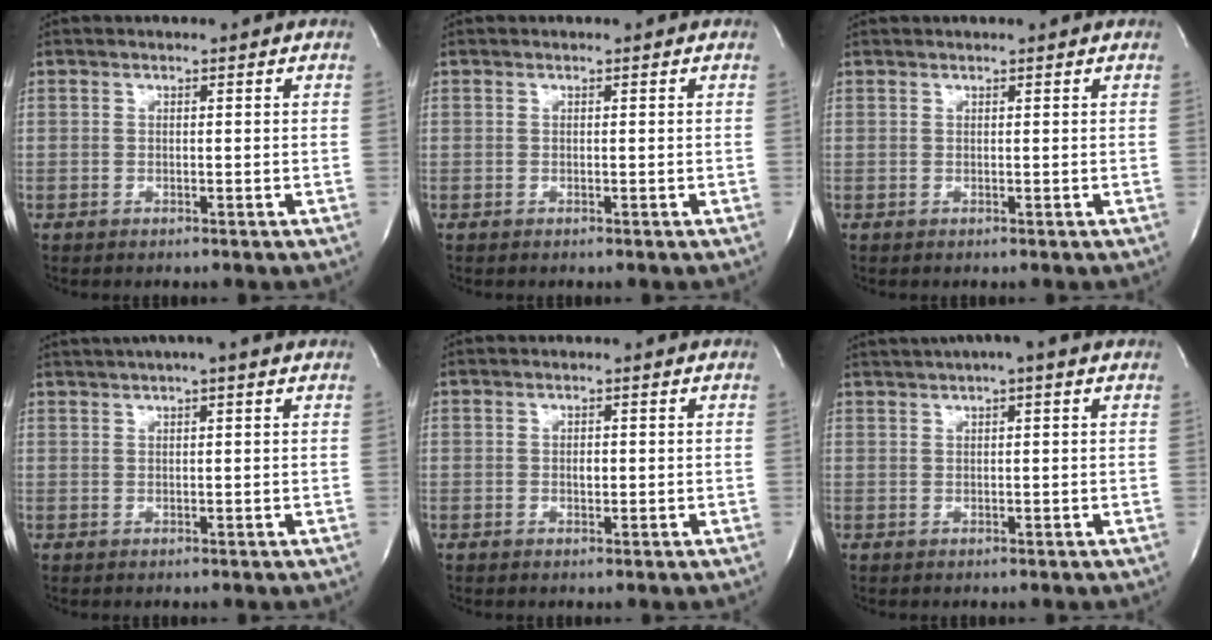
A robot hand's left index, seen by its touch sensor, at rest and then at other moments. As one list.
[{"total": 0.0}, {"total": 1.8, "force": [1.7, 0.1, 0.5], "torque": [-0.011, 0.017, 0.022]}, {"total": 6.7, "force": [5.1, 0.3, 4.2], "torque": [-0.072, 0.034, 0.074]}, {"total": 1.1, "force": [0.0, 0.6, 0.9], "torque": [-0.017, 0.000, 0.000]}, {"total": 6.5, "force": [4.8, 0.4, 4.4], "torque": [-0.075, 0.033, 0.070]}]